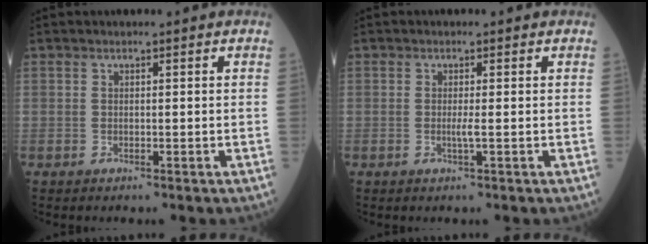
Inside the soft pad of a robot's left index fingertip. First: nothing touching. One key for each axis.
{"total": 1.2, "fx": -0.2, "fy": -0.2, "fz": 1.2, "tx": -0.027, "ty": -0.001, "tz": -0.005}